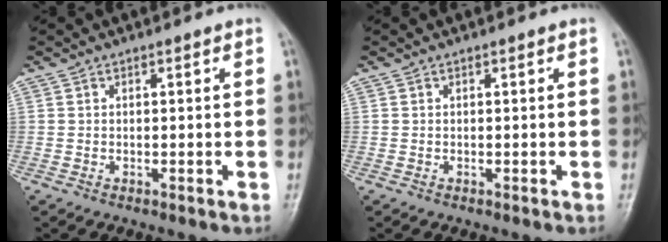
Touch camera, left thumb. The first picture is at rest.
{"total": 0.0}